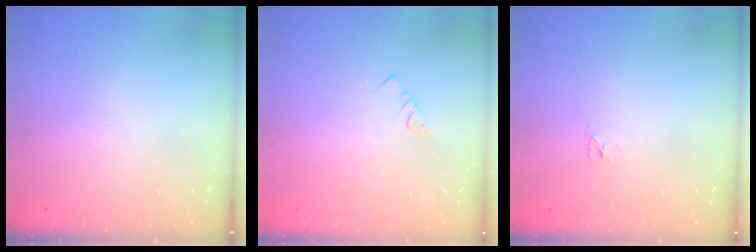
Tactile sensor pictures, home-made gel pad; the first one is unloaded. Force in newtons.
{"total": 2.7, "press": 2.7, "slide": 0.5}
{"total": 2.4, "press": 2.4, "slide": 0.3}